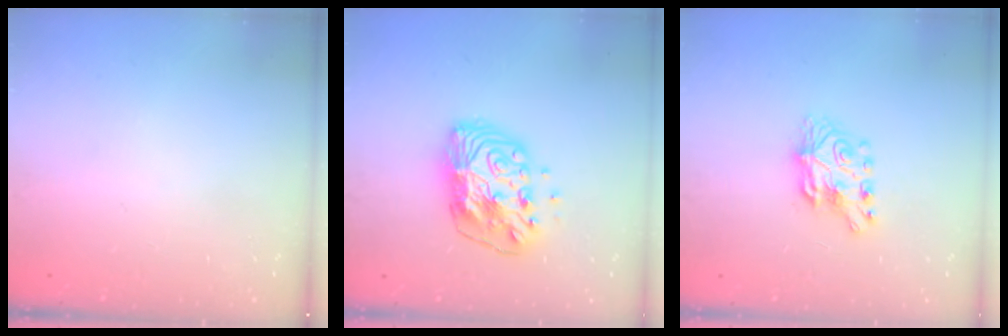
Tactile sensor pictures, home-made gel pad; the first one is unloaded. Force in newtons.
{"total": 12.2, "press": 12.1, "slide": 1.1}
{"total": 7.7, "press": 7.6, "slide": 0.7}